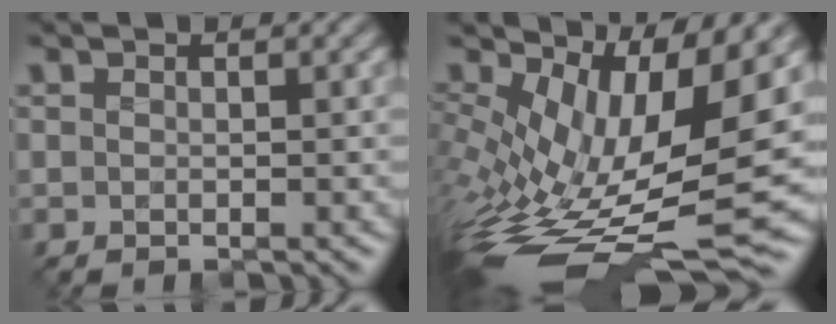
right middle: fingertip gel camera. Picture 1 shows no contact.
{"total": 12.1, "force": [-0.7, 4.8, 11.1], "torque": [-0.218, -0.021, 0.019]}